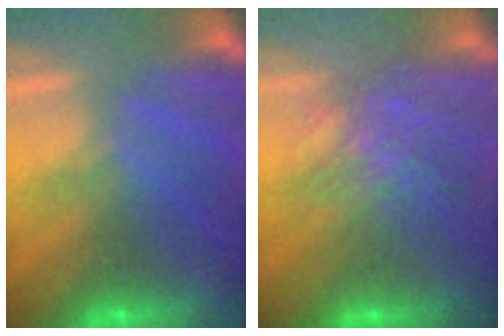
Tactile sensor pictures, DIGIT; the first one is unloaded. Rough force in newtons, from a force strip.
{"total": 7.2}